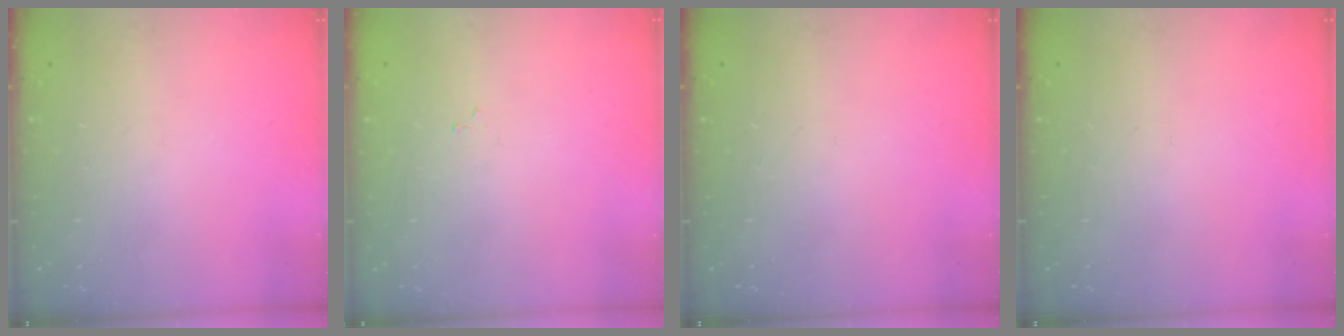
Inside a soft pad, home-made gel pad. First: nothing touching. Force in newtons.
{"total": 1.9, "press": 1.9, "slide": 0.3}
{"total": 0.0}
{"total": 0.0}